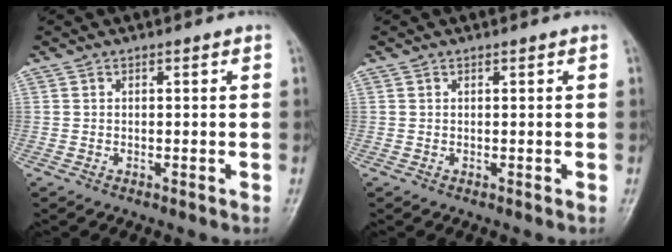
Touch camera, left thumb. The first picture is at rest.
{"total": 0.0}